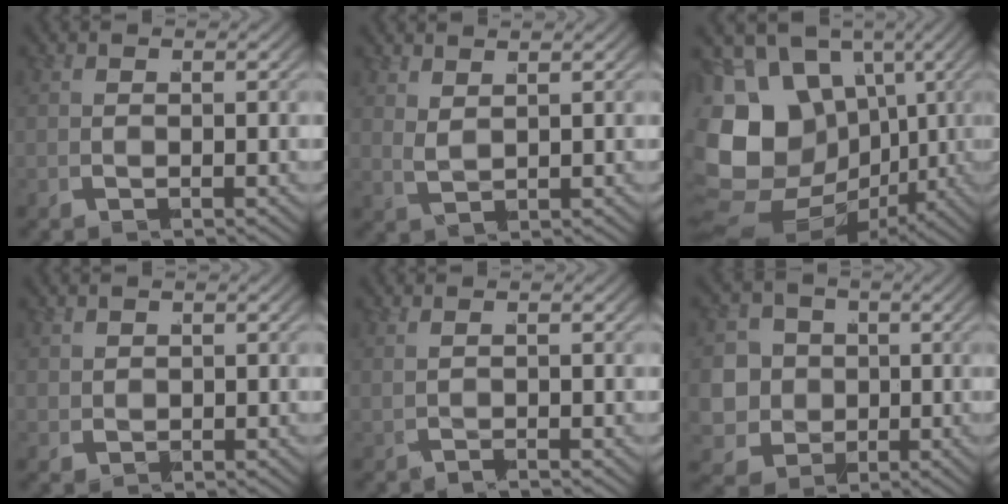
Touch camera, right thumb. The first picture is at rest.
{"total": 1.9, "force": [1.6, 0.4, 1.0], "torque": [-0.010, -0.001, 0.036]}
{"total": 17.5, "force": [-2.0, 14.1, 10.2], "torque": [-0.216, -0.063, -0.024]}
{"total": 0.8, "force": [0.7, 0.4, 0.2], "torque": [-0.006, -0.005, 0.021]}
{"total": 0.7, "force": [0.3, -0.6, 0.3], "torque": [-0.001, 0.006, 0.005]}
{"total": 10.6, "force": [-1.9, 9.2, 5.0], "torque": [-0.121, -0.051, -0.031]}